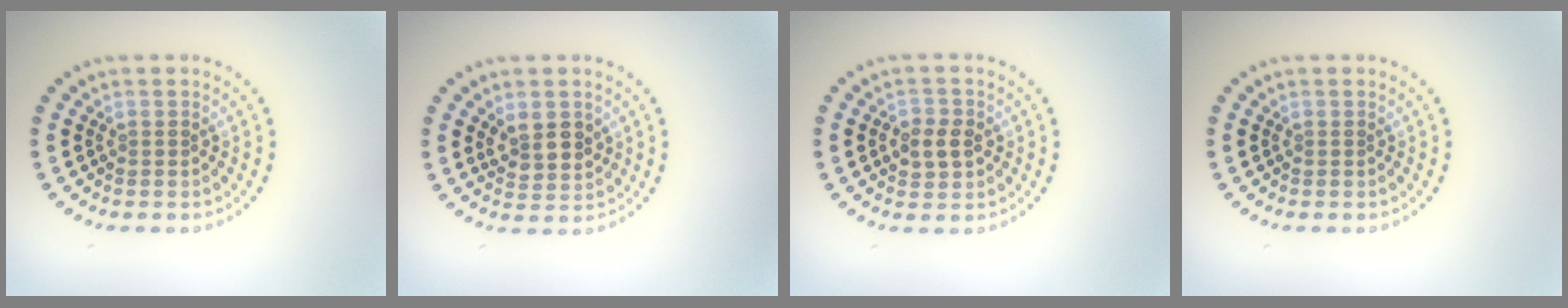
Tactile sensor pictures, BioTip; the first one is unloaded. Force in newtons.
{"total": 2.8, "press": 2.6, "slide": 1.1}
{"total": 2.6, "press": 2.5, "slide": 0.4}
{"total": 0.0}